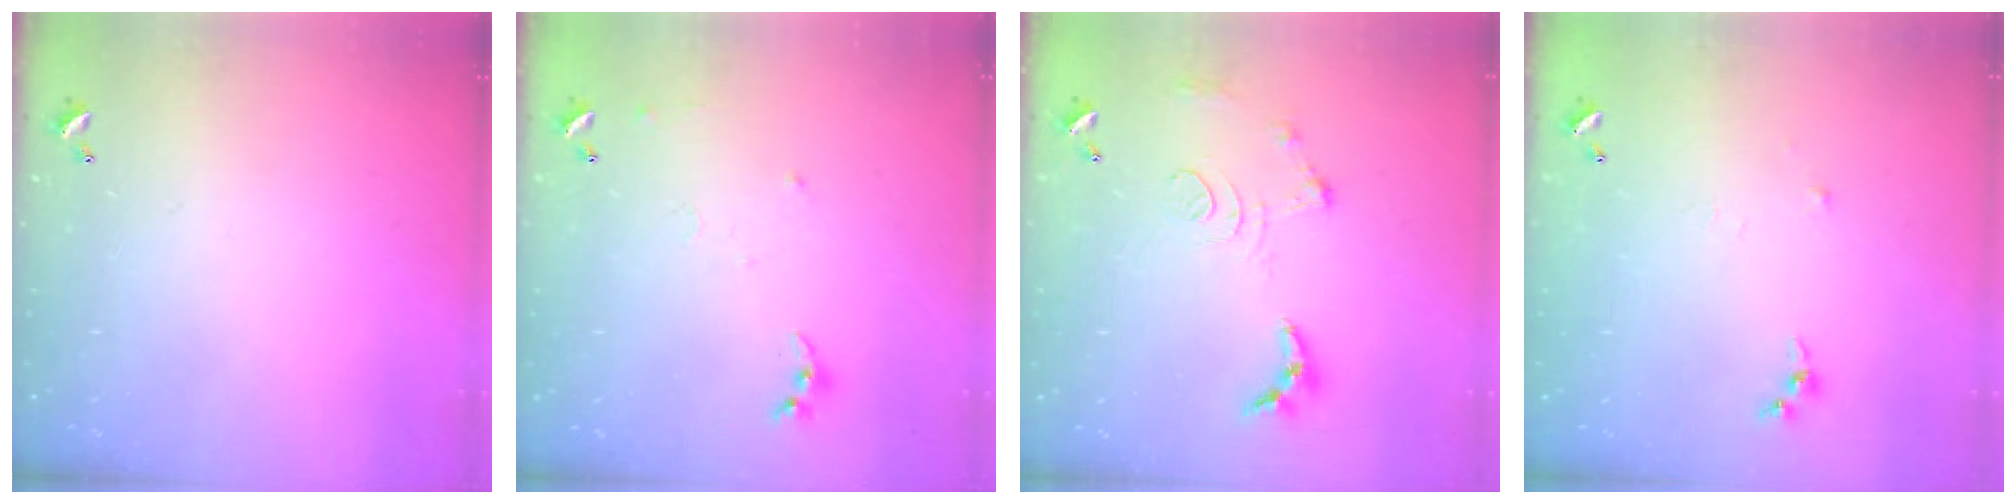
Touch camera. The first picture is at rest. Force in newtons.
{"total": 7.4, "press": 7.4, "slide": 0.8}
{"total": 10.7, "press": 10.6, "slide": 1.0}
{"total": 4.6, "press": 4.5, "slide": 0.6}